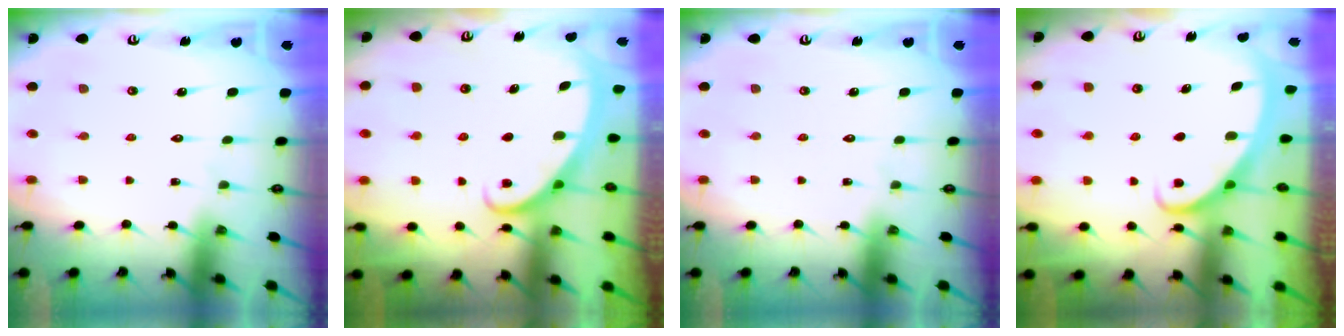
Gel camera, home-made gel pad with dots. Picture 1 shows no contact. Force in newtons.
{"total": 2.6, "press": 2.6, "slide": 0.4}
{"total": 0.0}
{"total": 2.8, "press": 2.8, "slide": 0.3}